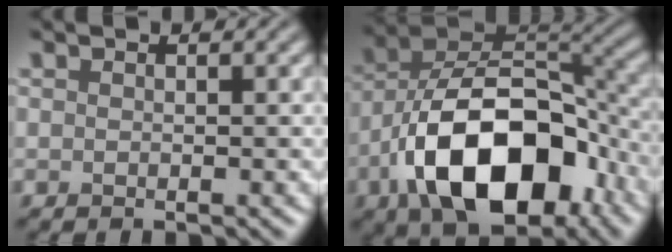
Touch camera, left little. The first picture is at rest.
{"total": 14.0, "force": [-6.4, 7.5, 10.0], "torque": [-0.162, 0.000, -0.120]}